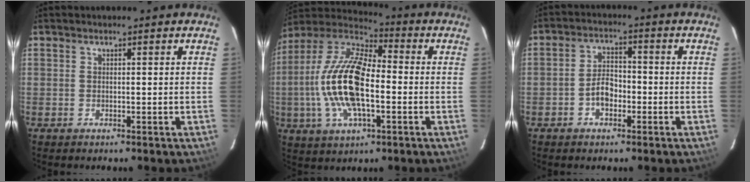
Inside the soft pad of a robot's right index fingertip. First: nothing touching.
{"total": 19.2, "force": [-2.5, 8.3, 17.1], "torque": [-0.348, 0.003, -0.055]}
{"total": 4.9, "force": [-2.0, 3.0, 3.3], "torque": [-0.063, 0.013, -0.033]}